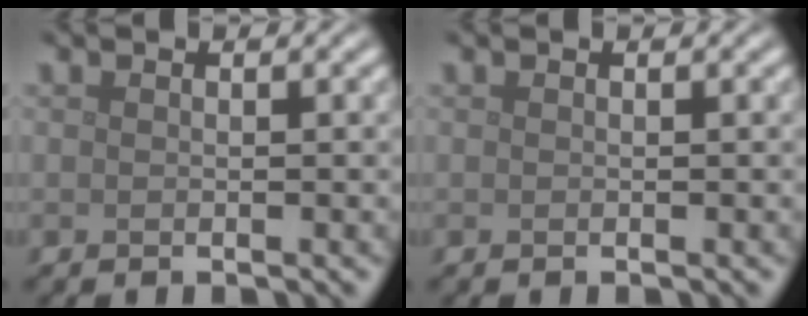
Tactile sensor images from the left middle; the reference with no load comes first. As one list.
[{"total": 0.0}]